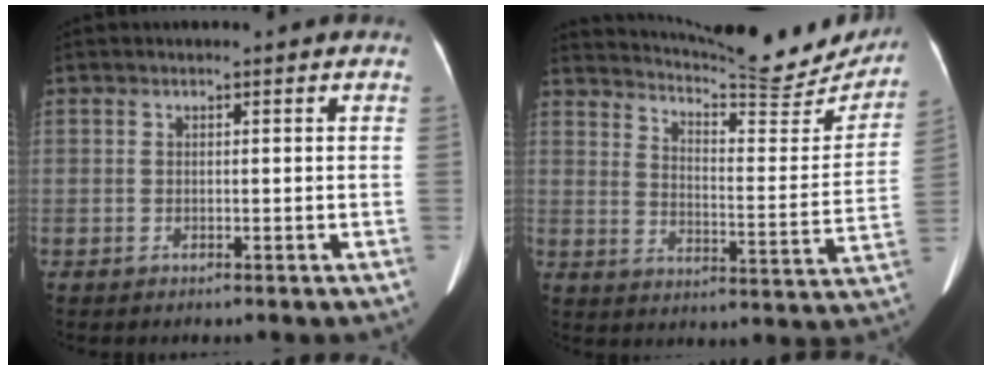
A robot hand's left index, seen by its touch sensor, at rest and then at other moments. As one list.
[{"total": 20.8, "force": [19.6, 2.5, 6.3], "torque": [-0.096, -0.067, 0.249]}]